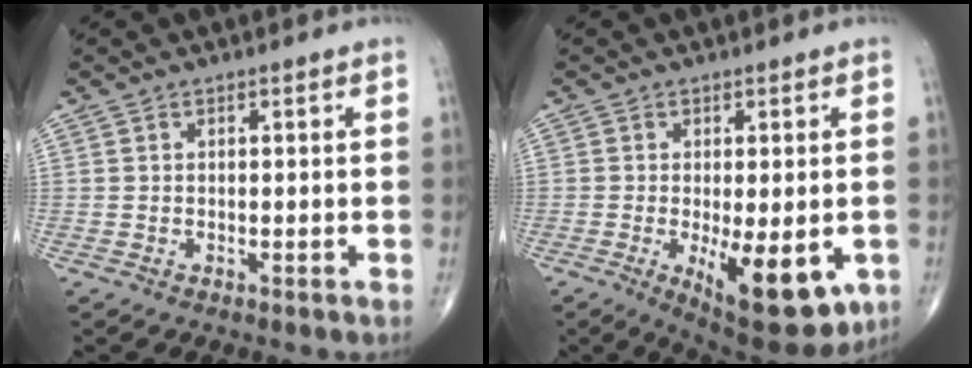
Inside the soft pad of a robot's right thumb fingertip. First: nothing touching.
{"total": 13.9, "force": [-4.2, 5.4, 12.1], "torque": [-0.160, -0.019, -0.046]}